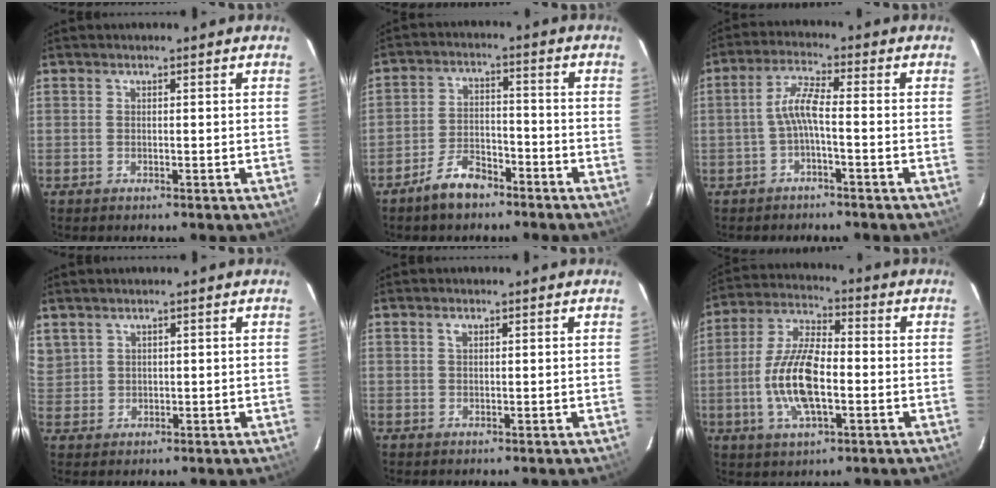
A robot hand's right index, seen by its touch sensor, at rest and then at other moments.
{"total": 7.0, "force": [-5.3, 3.5, 3.0], "torque": [-0.072, 0.017, -0.086]}
{"total": 4.5, "force": [-1.6, 0.5, 4.1], "torque": [-0.094, 0.012, -0.032]}
{"total": 4.4, "force": [2.8, 3.3, 0.9], "torque": [-0.013, 0.014, 0.067]}
{"total": 0.9, "force": [0.5, 0.5, 0.6], "torque": [-0.012, 0.004, 0.009]}
{"total": 13.0, "force": [-2.8, 5.1, 11.6], "torque": [-0.241, 0.001, -0.055]}